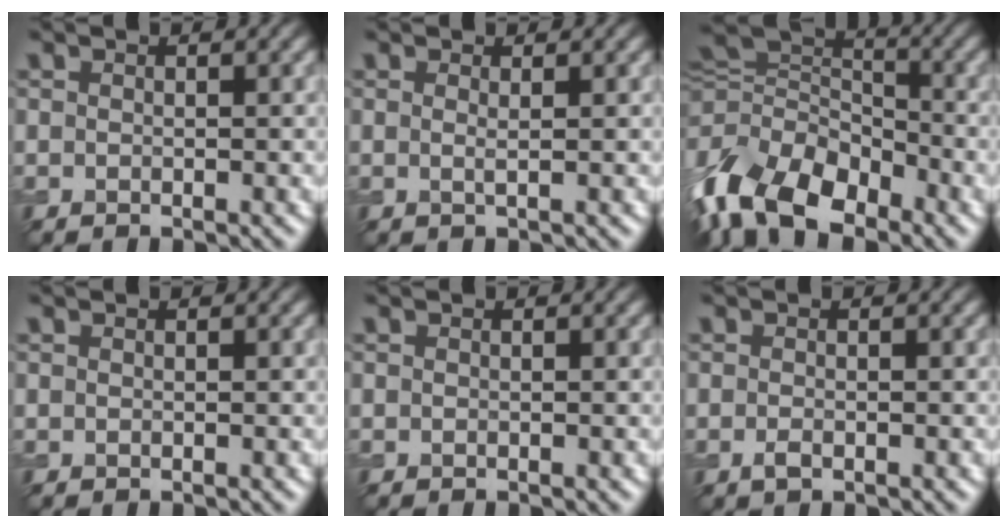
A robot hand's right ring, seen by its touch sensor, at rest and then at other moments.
{"total": 0.8, "force": [0.1, 0.2, 0.8], "torque": [-0.011, -0.001, -0.001]}
{"total": 12.5, "force": [-6.3, 7.3, 7.9], "torque": [-0.178, -0.018, -0.134]}
{"total": 0.0}
{"total": 0.0}
{"total": 1.0, "force": [-0.5, 0.4, 0.7], "torque": [-0.017, -0.002, -0.010]}